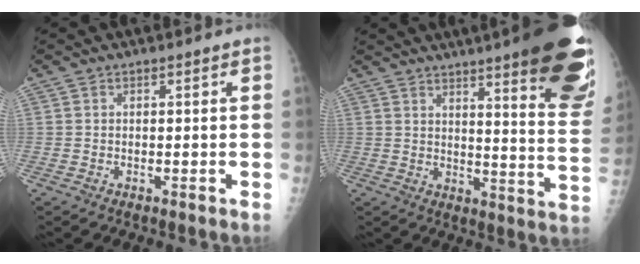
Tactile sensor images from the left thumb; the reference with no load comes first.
{"total": 23.0, "force": [14.5, 3.4, 17.6], "torque": [-0.196, -0.074, 0.182]}